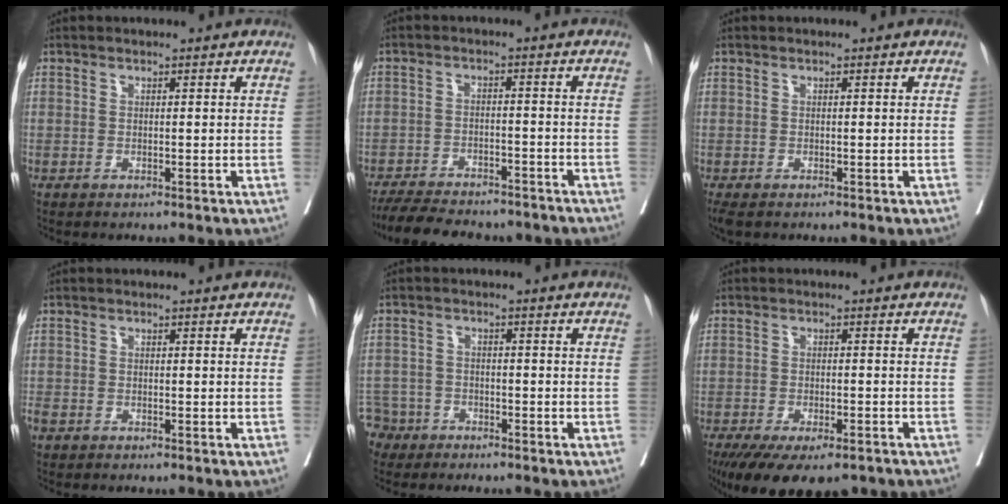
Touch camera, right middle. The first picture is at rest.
{"total": 16.3, "force": [-14.4, 3.7, 6.5], "torque": [-0.142, -0.013, -0.199]}
{"total": 3.0, "force": [-2.1, 1.5, 1.6], "torque": [-0.030, -0.011, -0.035]}
{"total": 2.4, "force": [-1.5, 1.3, 1.3], "torque": [-0.041, -0.004, -0.032]}
{"total": 5.6, "force": [-4.3, 3.5, -0.7], "torque": [0.009, 0.001, -0.086]}
{"total": 15.2, "force": [-11.5, 4.6, 8.9], "torque": [-0.165, -0.033, -0.162]}